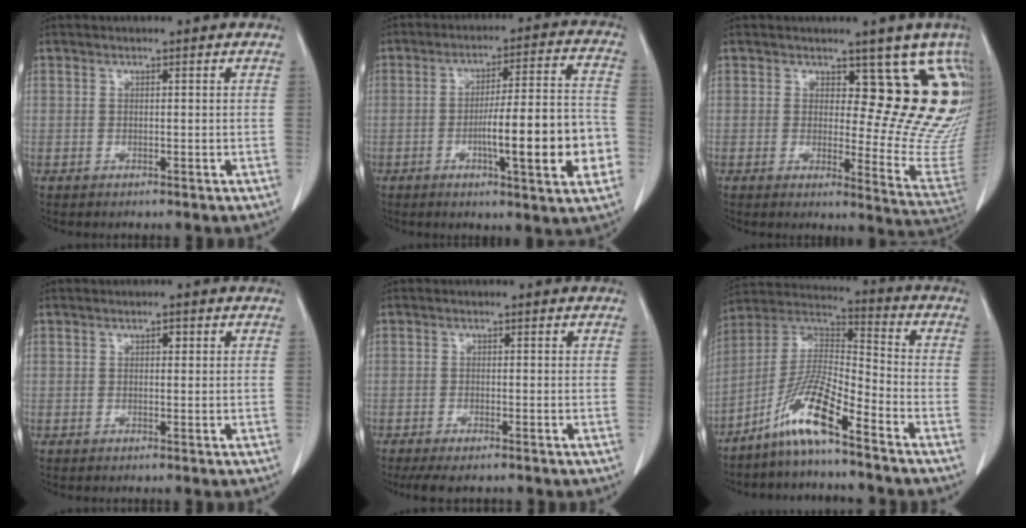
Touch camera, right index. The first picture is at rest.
{"total": 15.1, "force": [-4.0, 1.5, 14.4], "torque": [-0.209, 0.009, -0.057]}
{"total": 14.0, "force": [8.6, 5.2, 9.8], "torque": [-0.099, -0.033, 0.080]}
{"total": 0.8, "force": [0.3, 0.4, 0.6], "torque": [-0.007, 0.001, 0.003]}
{"total": 4.3, "force": [-3.4, 0.8, 2.4], "torque": [-0.036, -0.010, -0.054]}
{"total": 11.2, "force": [-7.6, 0.5, 8.2], "torque": [-0.169, 0.002, -0.152]}